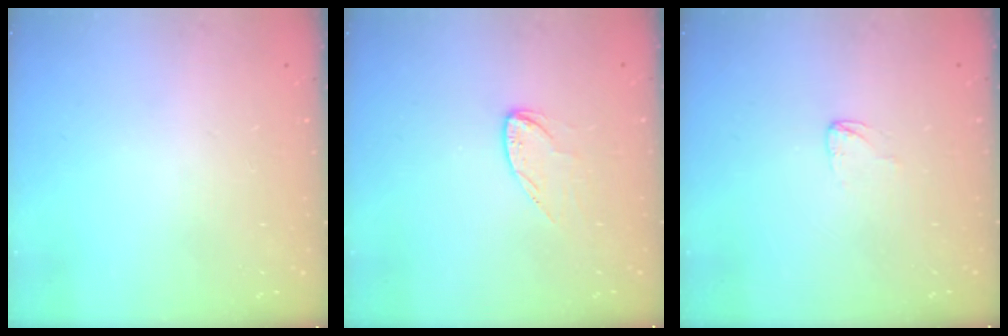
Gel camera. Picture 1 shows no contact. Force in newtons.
{"total": 6.5, "press": 6.5, "slide": 0.3}
{"total": 2.0, "press": 2.0, "slide": 0.1}